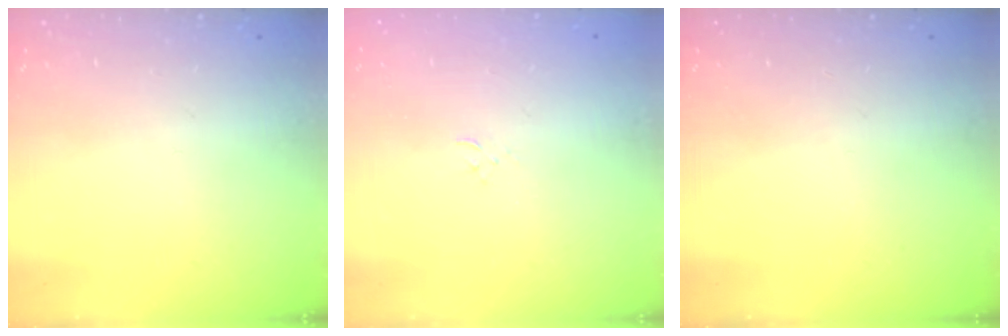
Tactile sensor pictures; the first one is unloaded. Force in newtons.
{"total": 2.4, "press": 2.4, "slide": 0.3}
{"total": 0.0}